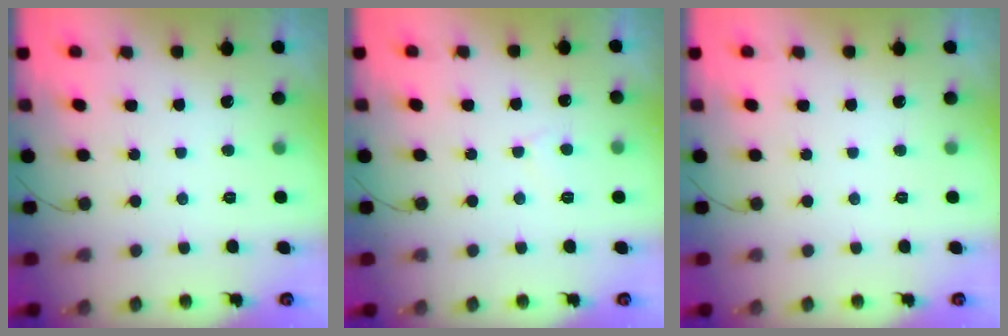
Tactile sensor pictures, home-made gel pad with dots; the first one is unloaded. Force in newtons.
{"total": 2.8, "press": 2.8, "slide": 0.3}
{"total": 0.0}